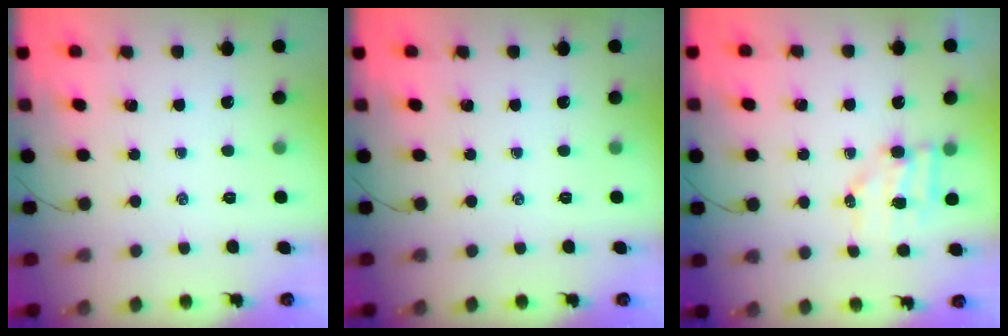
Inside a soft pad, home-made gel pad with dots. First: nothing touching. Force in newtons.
{"total": 0.0}
{"total": 6.3, "press": 6.2, "slide": 0.7}